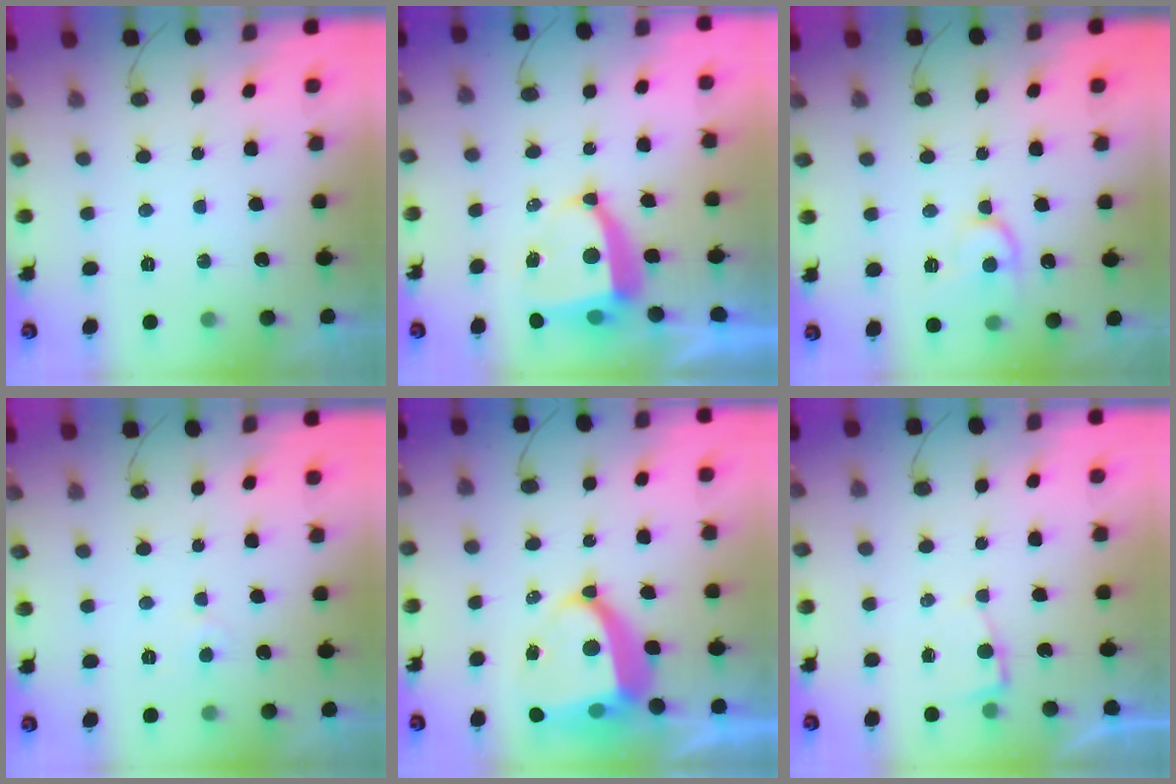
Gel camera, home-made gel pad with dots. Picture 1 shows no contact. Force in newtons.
{"total": 8.0, "press": 8.0, "slide": 1.0}
{"total": 11.8, "press": 11.7, "slide": 1.1}
{"total": 3.3, "press": 3.3, "slide": 0.3}
{"total": 10.7, "press": 10.7, "slide": 1.2}
{"total": 2.3, "press": 2.3, "slide": 0.3}